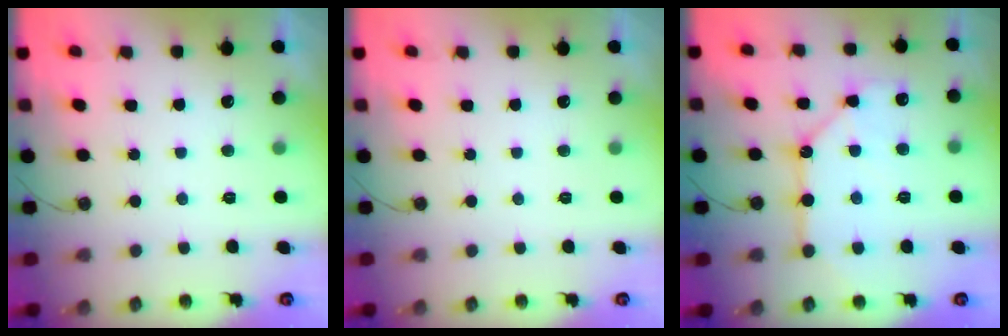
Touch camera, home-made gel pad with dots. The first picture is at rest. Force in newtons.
{"total": 0.0}
{"total": 11.4, "press": 11.4, "slide": 0.9}